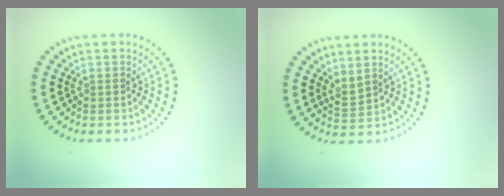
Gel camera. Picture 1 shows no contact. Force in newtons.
{"total": 1.7, "press": 1.4, "slide": 1.0}